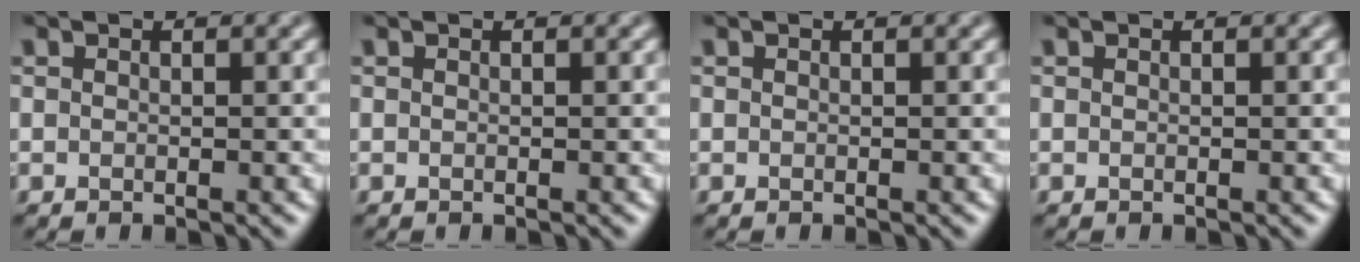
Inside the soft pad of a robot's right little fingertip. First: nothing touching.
{"total": 0.0}
{"total": 0.0}
{"total": 0.0}